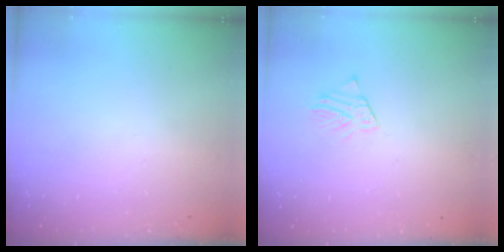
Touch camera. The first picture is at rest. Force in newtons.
{"total": 1.5, "press": 1.5, "slide": 0.1}